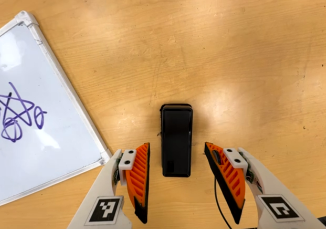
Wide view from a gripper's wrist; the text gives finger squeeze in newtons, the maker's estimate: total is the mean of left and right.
{"total": 0.0}